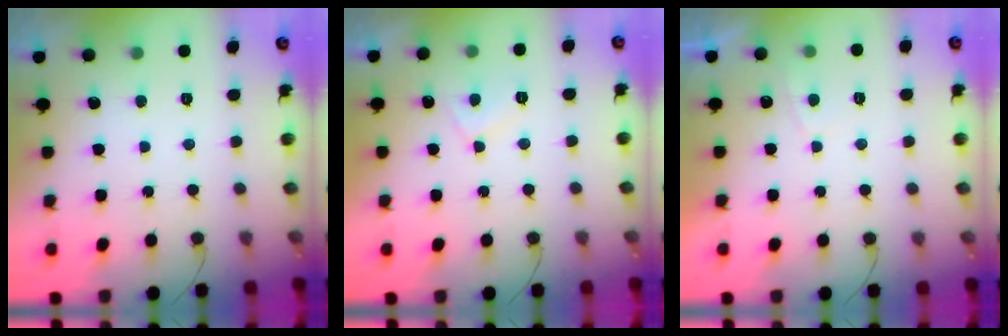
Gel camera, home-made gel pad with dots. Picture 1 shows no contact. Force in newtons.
{"total": 5.4, "press": 5.4, "slide": 0.7}
{"total": 1.1, "press": 0.9, "slide": 0.5}